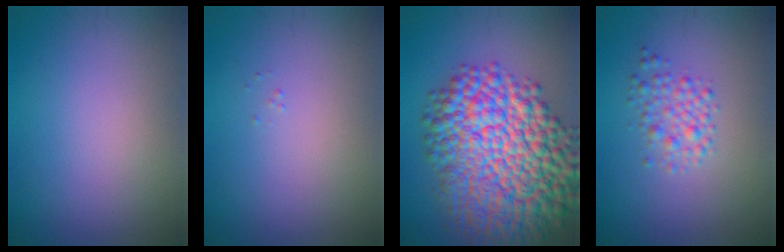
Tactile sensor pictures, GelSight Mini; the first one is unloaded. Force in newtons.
{"total": 0.0}
{"total": 14.6, "press": 14.6, "slide": 0.5}
{"total": 2.2, "press": 2.2, "slide": 0.1}